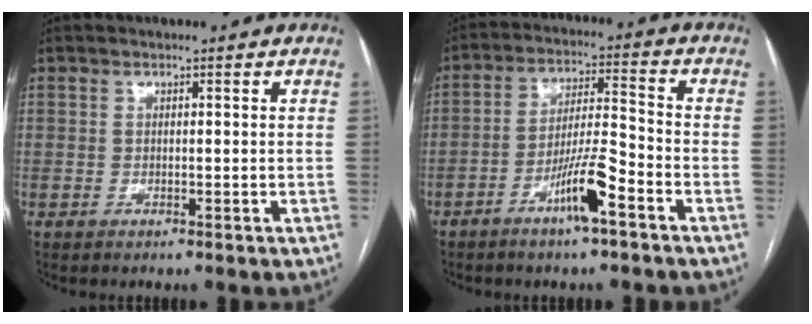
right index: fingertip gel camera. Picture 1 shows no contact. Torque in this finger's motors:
{"motor_torque": [1.29, -0.14, 0.43, 0.15]}